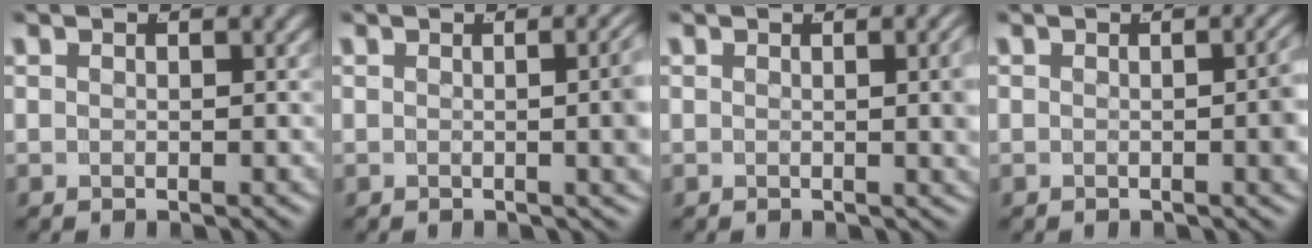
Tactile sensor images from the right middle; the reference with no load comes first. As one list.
[{"total": 4.9, "force": [0.5, 1.6, 4.6], "torque": [-0.025, 0.020, -0.004]}, {"total": 3.1, "force": [0.6, 0.8, 3.0], "torque": [-0.014, 0.011, 0.001]}, {"total": 3.2, "force": [0.0, 1.0, 3.0], "torque": [-0.017, 0.011, -0.008]}]